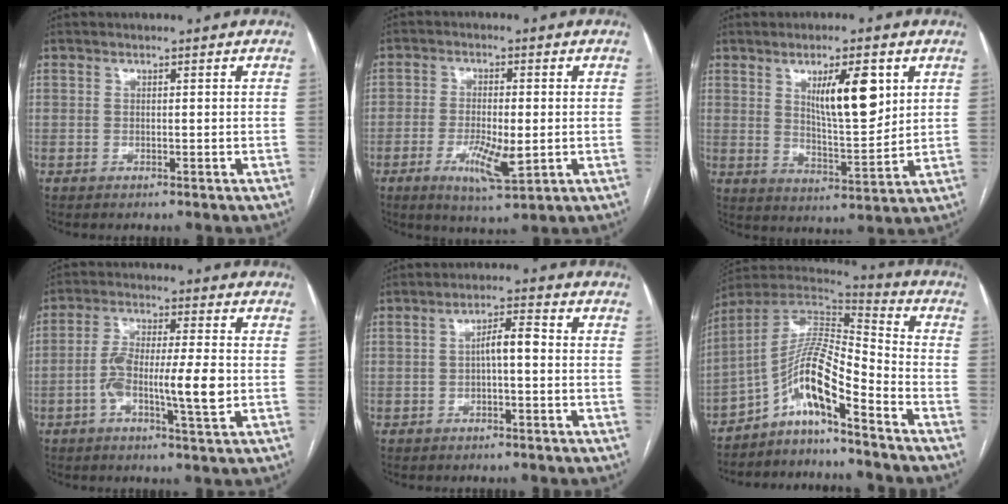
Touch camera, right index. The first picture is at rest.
{"total": 7.3, "force": [-1.9, 2.2, 6.7], "torque": [-0.123, -0.008, -0.026]}
{"total": 10.2, "force": [4.0, 2.4, 9.1], "torque": [-0.150, -0.006, 0.072]}
{"total": 9.4, "force": [-1.9, 1.2, 9.2], "torque": [-0.168, 0.009, -0.035]}
{"total": 4.0, "force": [-0.3, 0.9, 3.8], "torque": [-0.063, 0.015, -0.004]}
{"total": 12.0, "force": [-7.0, 1.5, 9.6], "torque": [-0.179, 0.023, -0.126]}